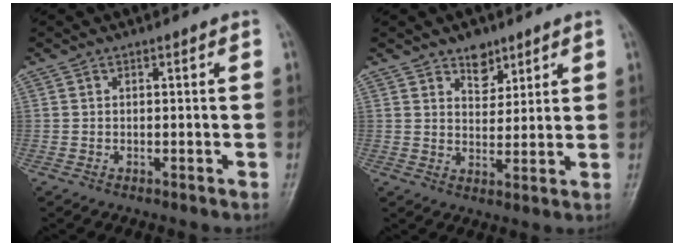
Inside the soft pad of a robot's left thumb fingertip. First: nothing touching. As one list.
[{"total": 4.9, "force": [3.5, 3.0, 1.9], "torque": [-0.002, -0.024, 0.058]}]